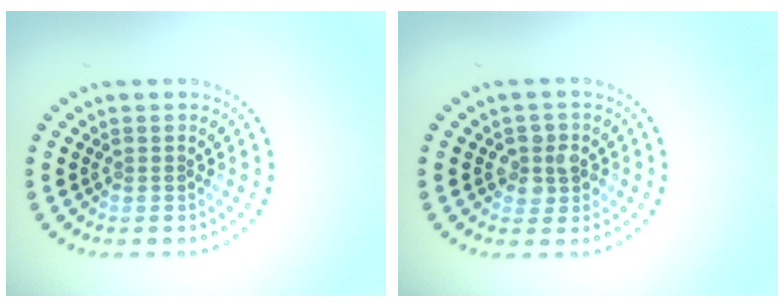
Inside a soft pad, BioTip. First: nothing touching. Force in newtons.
{"total": 2.3, "press": 2.1, "slide": 0.8}